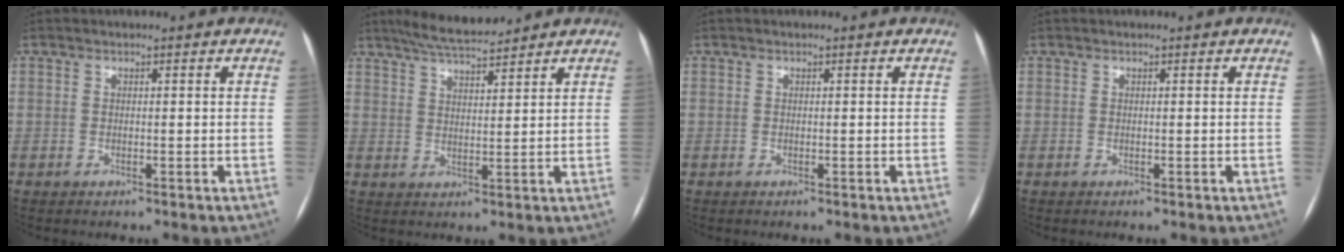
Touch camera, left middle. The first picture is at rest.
{"total": 7.0, "force": [6.3, 0.4, 3.0], "torque": [-0.057, 0.012, 0.112]}
{"total": 0.0}
{"total": 0.0}